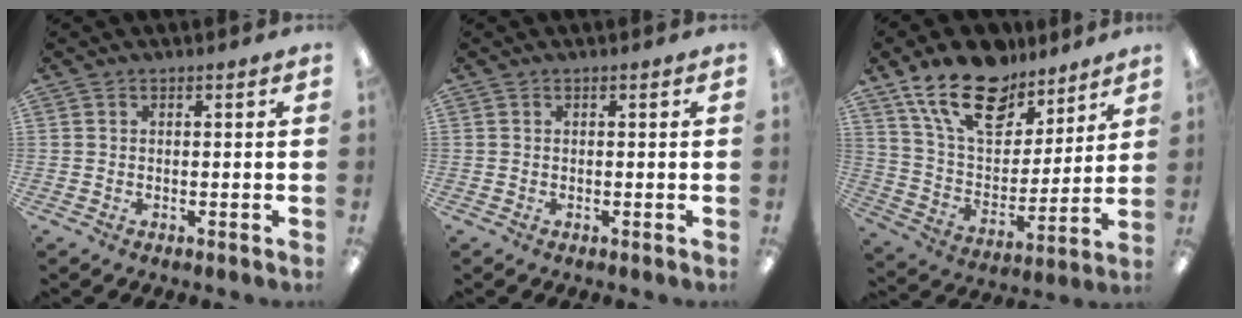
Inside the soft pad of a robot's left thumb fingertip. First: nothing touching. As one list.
[{"total": 0.0}, {"total": 19.3, "force": [13.4, 9.9, 9.8], "torque": [-0.185, -0.067, 0.243]}]